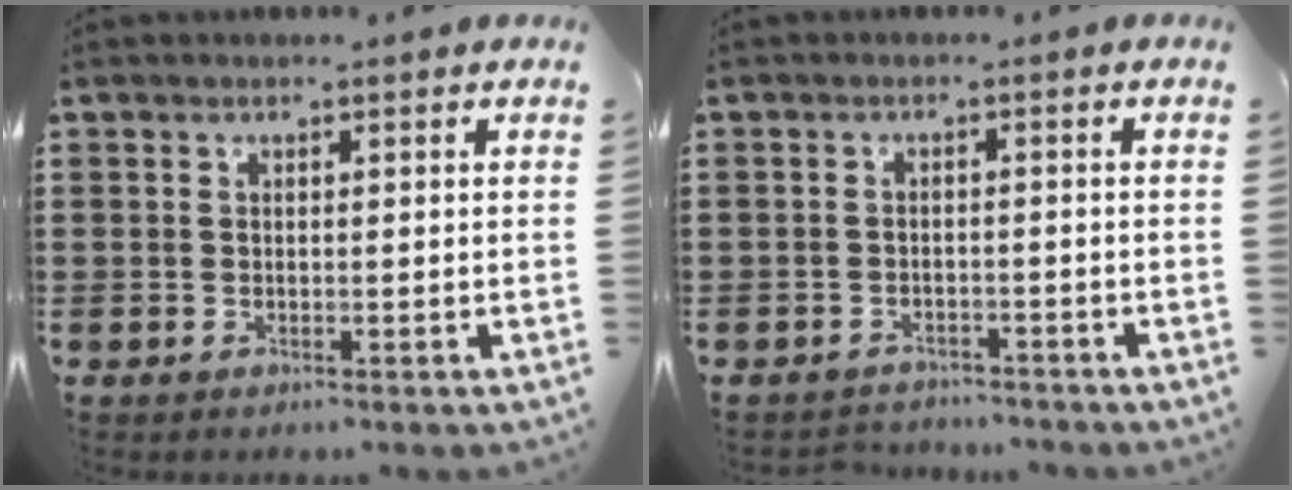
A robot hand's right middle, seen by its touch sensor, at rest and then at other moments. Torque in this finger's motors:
{"motor_torque": [0.01, 0.00, -0.01, -0.03]}